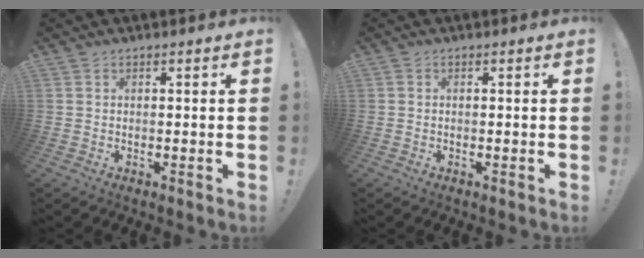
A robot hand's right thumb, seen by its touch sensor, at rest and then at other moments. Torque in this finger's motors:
{"motor_torque": [0.43, -0.26, 0.16, -0.07, 0.00]}